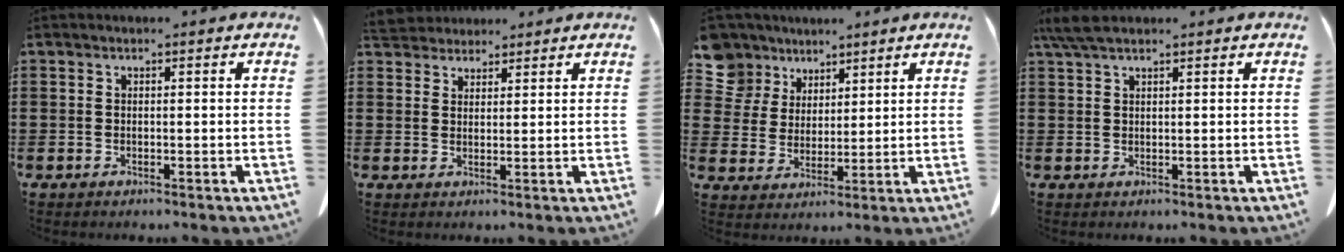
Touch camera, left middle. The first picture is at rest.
{"total": 3.3, "force": [3.1, 0.9, 0.1], "torque": [-0.012, -0.004, 0.061]}
{"total": 7.7, "force": [5.7, 5.0, 1.2], "torque": [-0.058, -0.017, 0.107]}
{"total": 3.6, "force": [2.6, 0.8, 2.5], "torque": [-0.061, 0.002, 0.047]}